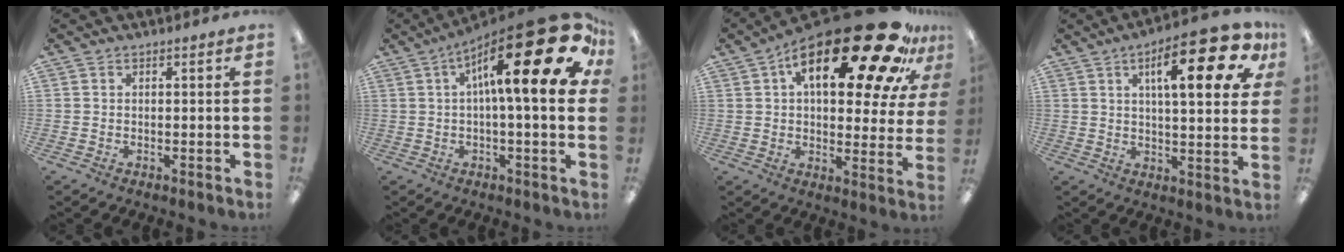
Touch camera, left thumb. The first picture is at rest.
{"total": 25.3, "force": [9.1, 6.5, 22.7], "torque": [-0.349, -0.053, 0.140]}
{"total": 28.8, "force": [15.5, 11.0, 21.7], "torque": [-0.331, -0.084, 0.247]}
{"total": 17.8, "force": [7.8, 5.6, 14.9], "torque": [-0.211, -0.022, 0.111]}